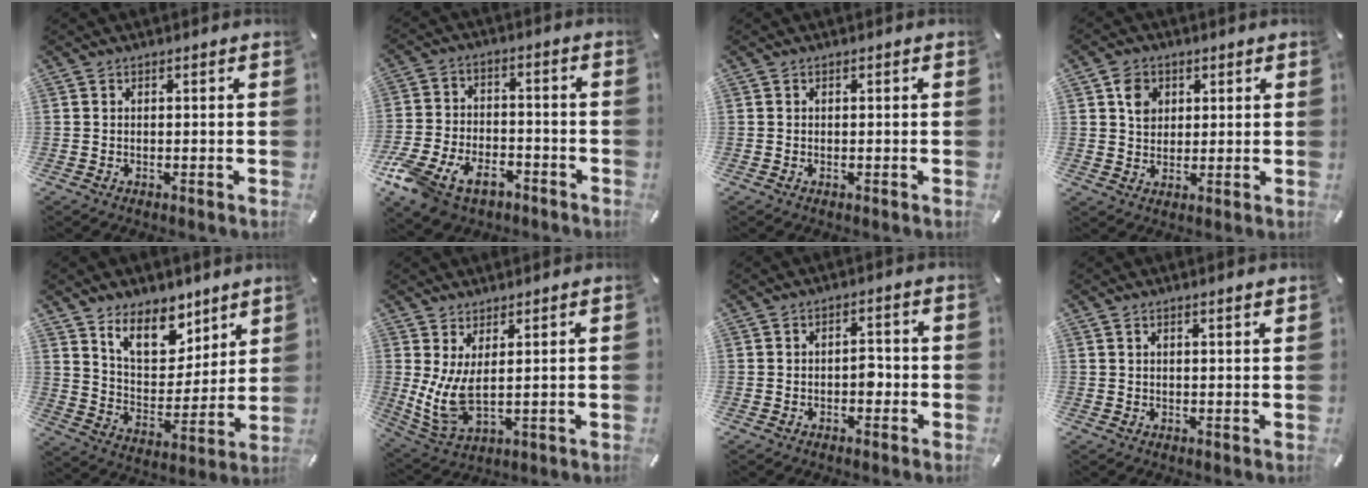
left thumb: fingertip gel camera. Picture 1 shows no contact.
{"total": 11.5, "force": [-6.9, 7.0, 5.9], "torque": [-0.127, 0.036, -0.128]}
{"total": 0.0}
{"total": 5.5, "force": [1.9, 4.7, 2.1], "torque": [-0.029, 0.001, 0.032]}
{"total": 12.9, "force": [9.7, 7.2, 4.7], "torque": [-0.075, -0.070, 0.182]}
{"total": 7.8, "force": [1.9, 3.3, 6.8], "torque": [-0.163, -0.029, 0.039]}
{"total": 2.7, "force": [-0.7, 1.7, 1.9], "torque": [-0.028, 0.004, -0.017]}
{"total": 1.3, "force": [1.1, 0.0, 0.8], "torque": [-0.016, -0.002, 0.019]}